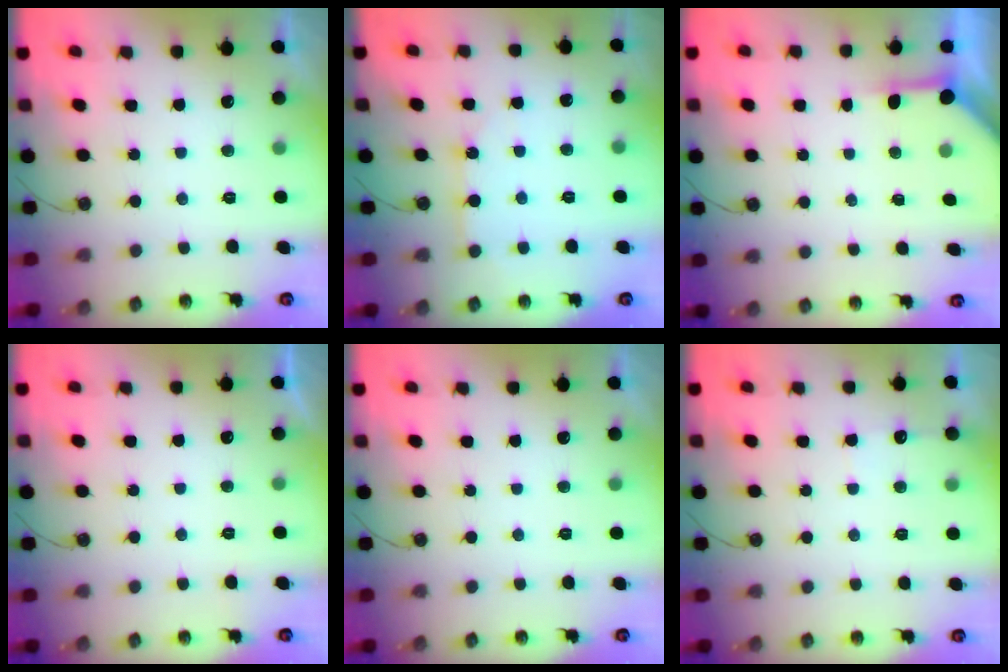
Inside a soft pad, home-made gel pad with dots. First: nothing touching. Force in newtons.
{"total": 6.1, "press": 6.1, "slide": 0.2}
{"total": 3.8, "press": 3.7, "slide": 0.4}
{"total": 0.0}
{"total": 0.0}
{"total": 5.0, "press": 4.9, "slide": 0.6}